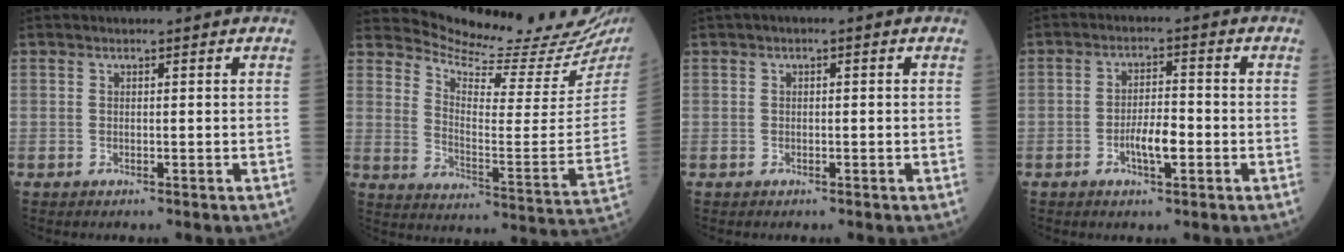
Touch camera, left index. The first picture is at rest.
{"total": 19.4, "force": [18.9, 0.7, 4.5], "torque": [-0.079, -0.117, 0.241]}
{"total": 0.9, "force": [0.1, 0.3, 0.9], "torque": [-0.014, 0.008, -0.001]}
{"total": 4.5, "force": [-1.8, 1.2, 4.0], "torque": [-0.073, 0.000, -0.034]}